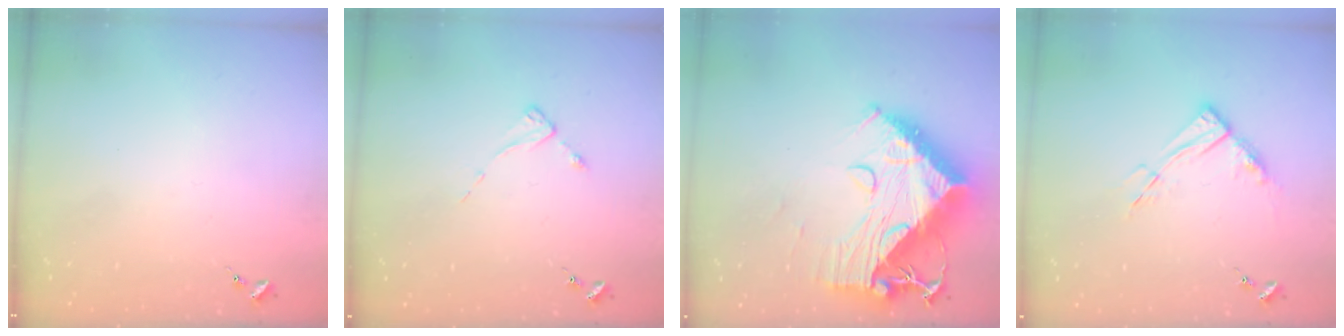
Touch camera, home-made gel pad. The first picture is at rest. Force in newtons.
{"total": 2.1, "press": 2.0, "slide": 0.4}
{"total": 21.2, "press": 21.1, "slide": 2.0}
{"total": 9.6, "press": 9.5, "slide": 1.1}